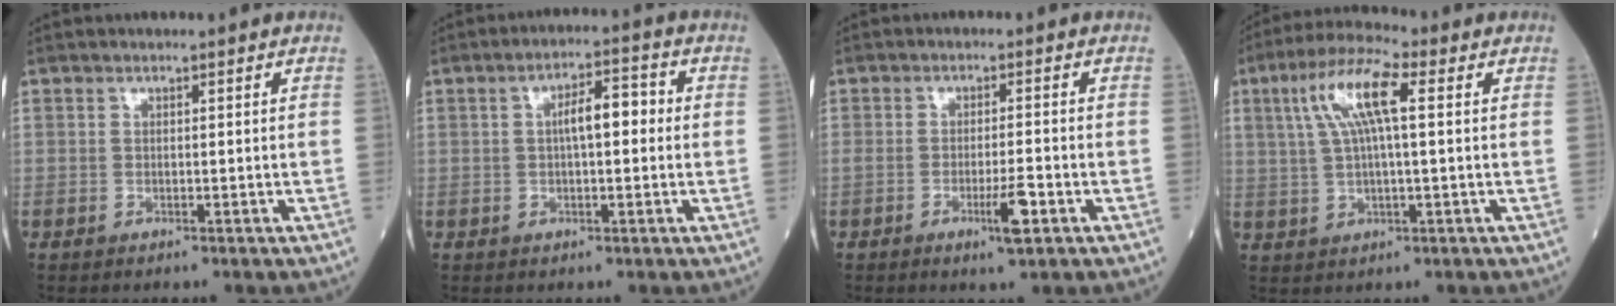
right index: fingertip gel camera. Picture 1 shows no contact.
{"total": 5.3, "force": [0.5, 1.6, 5.0], "torque": [-0.084, 0.021, 0.005]}
{"total": 4.1, "force": [-1.8, 0.2, 3.7], "torque": [-0.063, -0.006, -0.029]}
{"total": 9.6, "force": [2.7, 1.7, 9.0], "torque": [-0.184, 0.024, 0.049]}